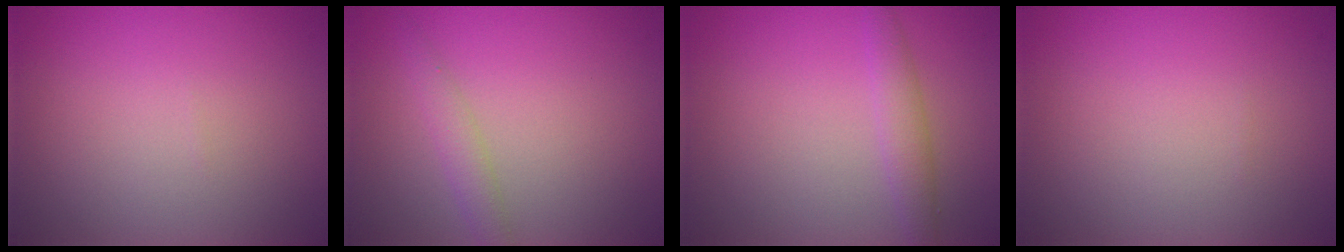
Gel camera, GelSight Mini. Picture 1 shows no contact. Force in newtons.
{"total": 1.7, "press": 1.7, "slide": 0.1}
{"total": 1.9, "press": 1.9, "slide": 0.0}
{"total": 0.0}